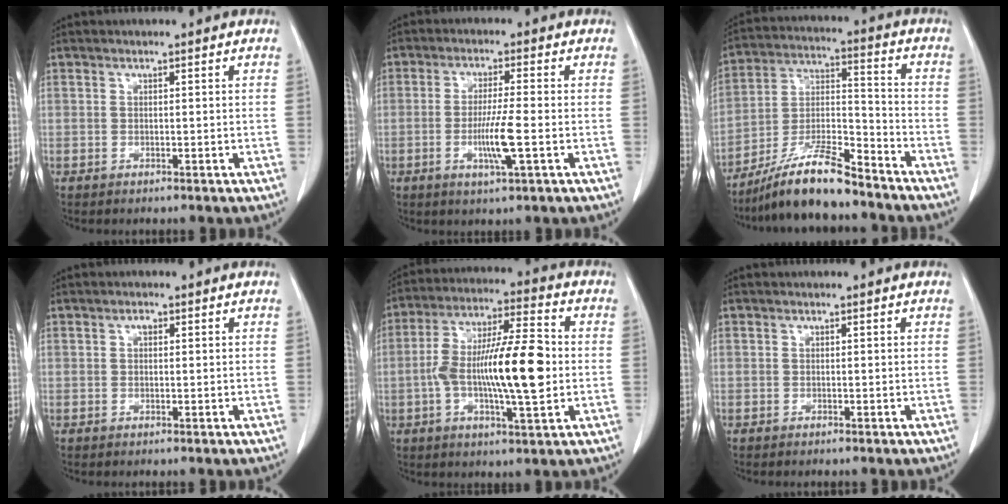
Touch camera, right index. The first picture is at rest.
{"total": 6.5, "force": [-1.6, -0.2, 6.2], "torque": [-0.117, -0.012, -0.030]}
{"total": 13.3, "force": [-10.8, 1.9, 7.5], "torque": [-0.145, 0.000, -0.194]}
{"total": 0.8, "force": [0.2, 0.5, 0.5], "torque": [-0.009, 0.004, 0.002]}
{"total": 15.7, "force": [-1.5, 2.9, 15.4], "torque": [-0.278, 0.011, -0.026]}
{"total": 0.0}